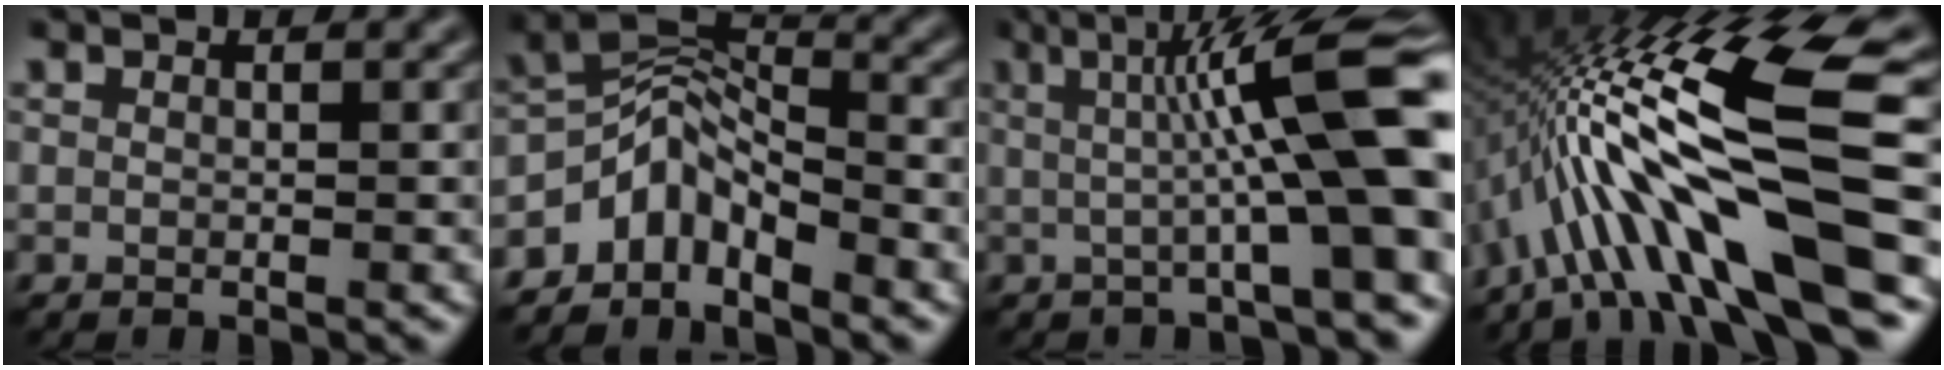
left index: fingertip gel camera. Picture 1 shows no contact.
{"total": 4.7, "force": [-3.4, 2.1, 2.6], "torque": [-0.037, 0.015, -0.072]}
{"total": 11.1, "force": [1.1, 1.9, 10.9], "torque": [-0.135, 0.010, 0.015]}
{"total": 16.6, "force": [-3.2, 3.2, 15.9], "torque": [-0.281, 0.028, -0.050]}